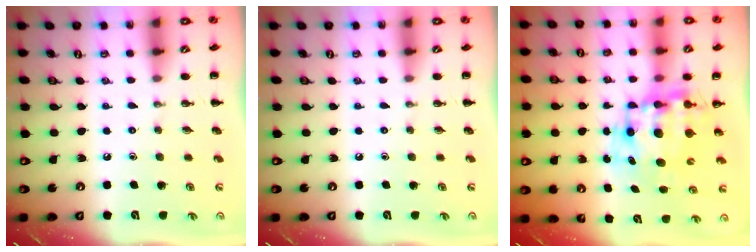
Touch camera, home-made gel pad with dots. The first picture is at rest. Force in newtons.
{"total": 0.0}
{"total": 9.8, "press": 9.5, "slide": 2.4}